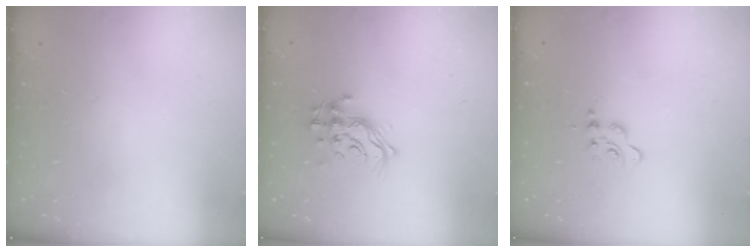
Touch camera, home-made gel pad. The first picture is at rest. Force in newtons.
{"total": 13.5, "press": 13.5, "slide": 1.3}
{"total": 6.5, "press": 6.5, "slide": 0.6}